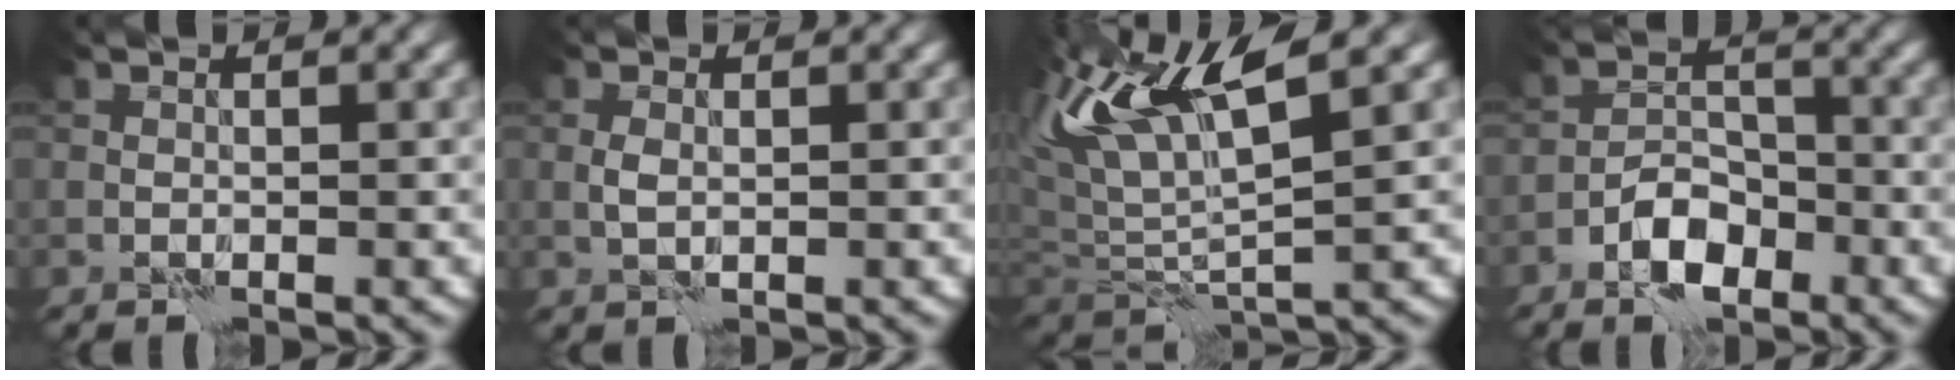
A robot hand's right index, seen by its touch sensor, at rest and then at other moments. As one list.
[{"total": 1.1, "force": [0.1, 0.7, 0.8], "torque": [-0.020, 0.003, 0.003]}, {"total": 9.8, "force": [4.8, 2.9, 8.0], "torque": [-0.176, 0.019, 0.092]}, {"total": 4.4, "force": [-2.7, 2.4, 2.5], "torque": [-0.032, 0.006, -0.053]}]